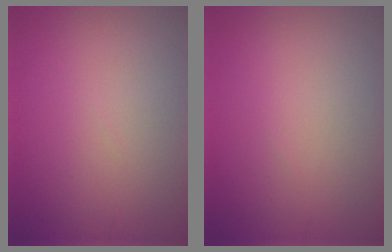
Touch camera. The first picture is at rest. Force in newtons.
{"total": 0.0}